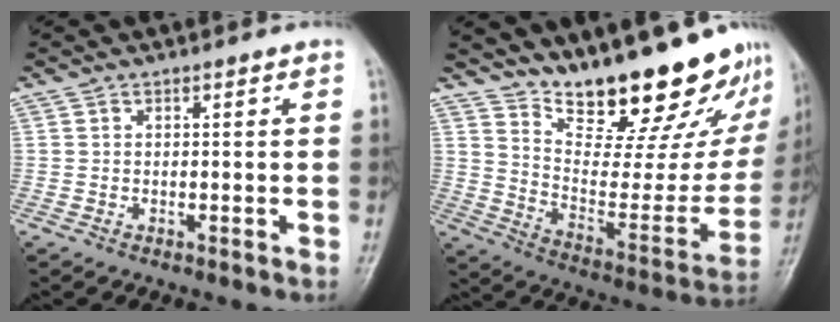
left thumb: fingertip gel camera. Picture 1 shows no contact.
{"total": 26.2, "force": [20.6, 8.0, 14.0], "torque": [-0.175, -0.127, 0.297]}